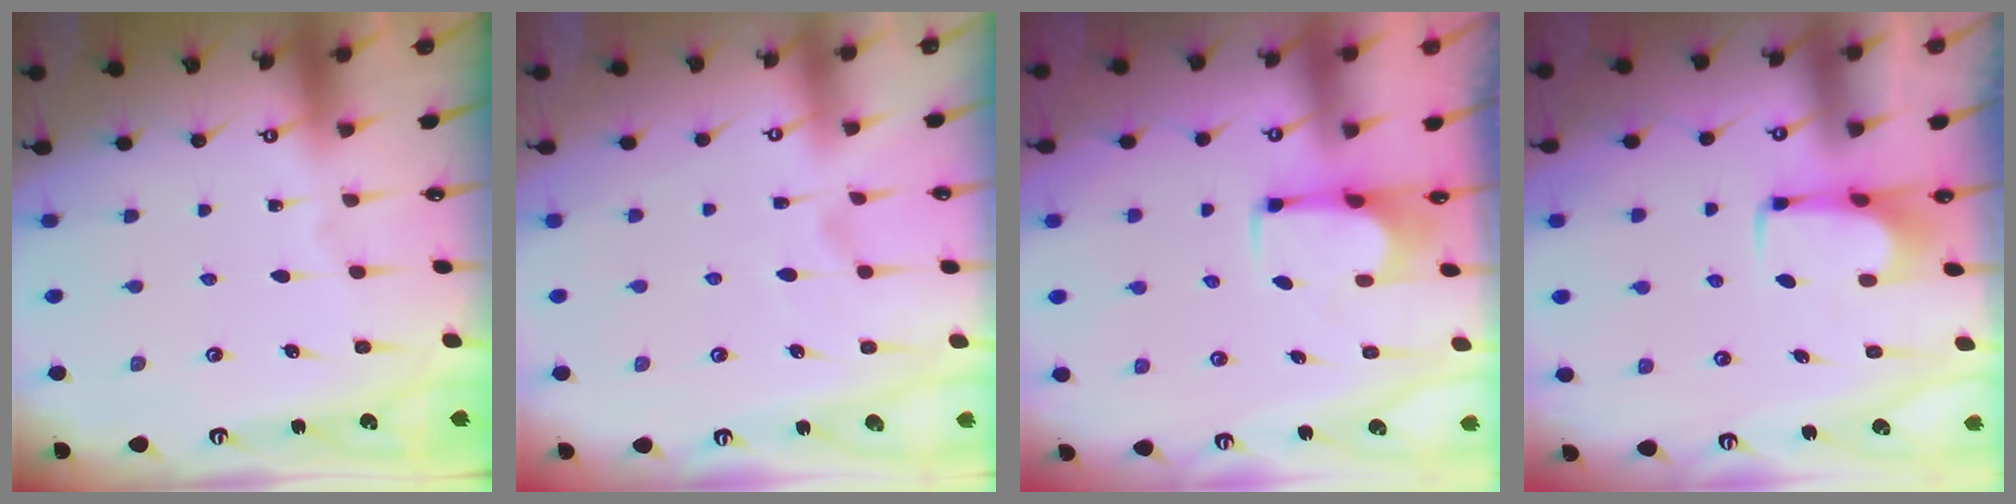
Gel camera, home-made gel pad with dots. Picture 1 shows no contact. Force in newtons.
{"total": 3.8, "press": 3.6, "slide": 1.3}
{"total": 2.5, "press": 2.4, "slide": 0.9}
{"total": 1.7, "press": 1.6, "slide": 0.5}